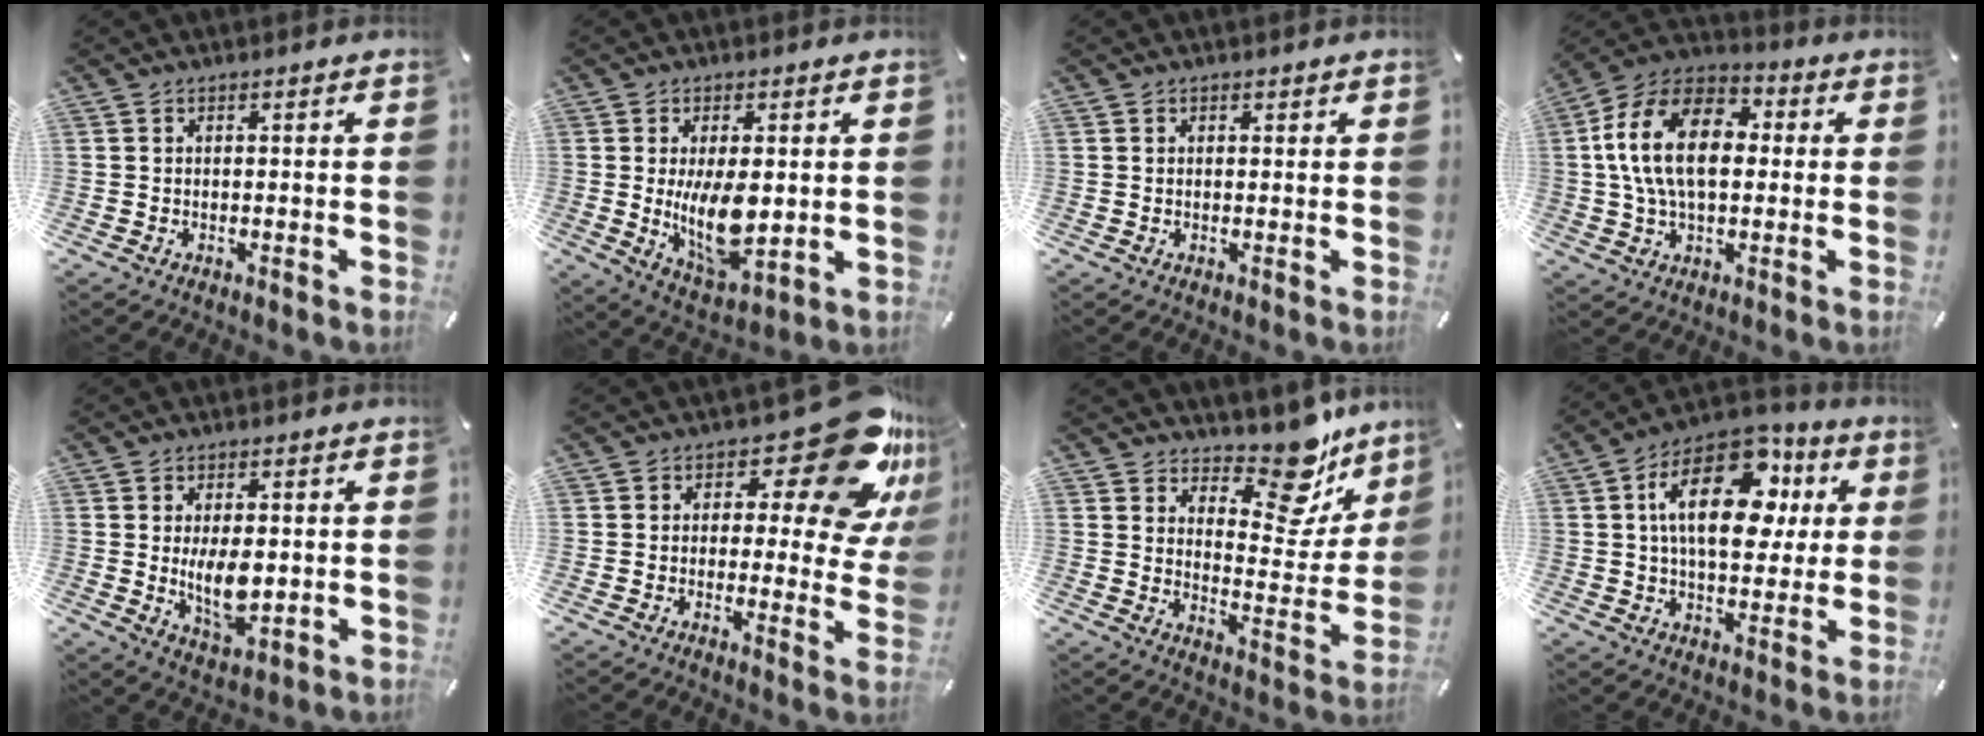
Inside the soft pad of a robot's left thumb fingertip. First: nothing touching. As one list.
[{"total": 12.0, "force": [0.3, 6.0, 10.4], "torque": [-0.177, -0.030, 0.004]}, {"total": 0.9, "force": [0.5, 0.7, 0.2], "torque": [0.005, 0.000, 0.007]}, {"total": 17.5, "force": [1.6, 11.4, 13.2], "torque": [-0.286, 0.013, 0.022]}, {"total": 8.7, "force": [0.3, 4.9, 7.2], "torque": [-0.123, -0.013, 0.000]}, {"total": 19.2, "force": [9.8, 8.6, 14.1], "torque": [-0.173, -0.063, 0.160]}, {"total": 15.1, "force": [12.4, 6.1, 6.2], "torque": [-0.077, -0.111, 0.211]}, {"total": 19.9, "force": [6.0, 11.8, 14.8], "torque": [-0.257, -0.015, 0.097]}]